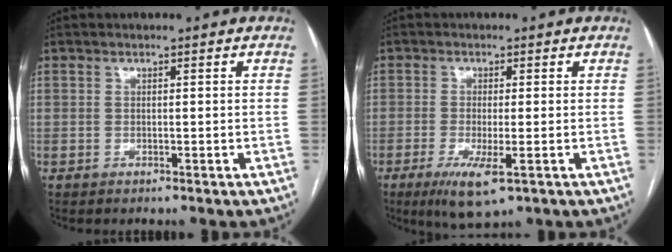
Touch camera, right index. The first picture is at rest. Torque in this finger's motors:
{"motor_torque": [0.99, -0.26, 0.33, 0.07]}